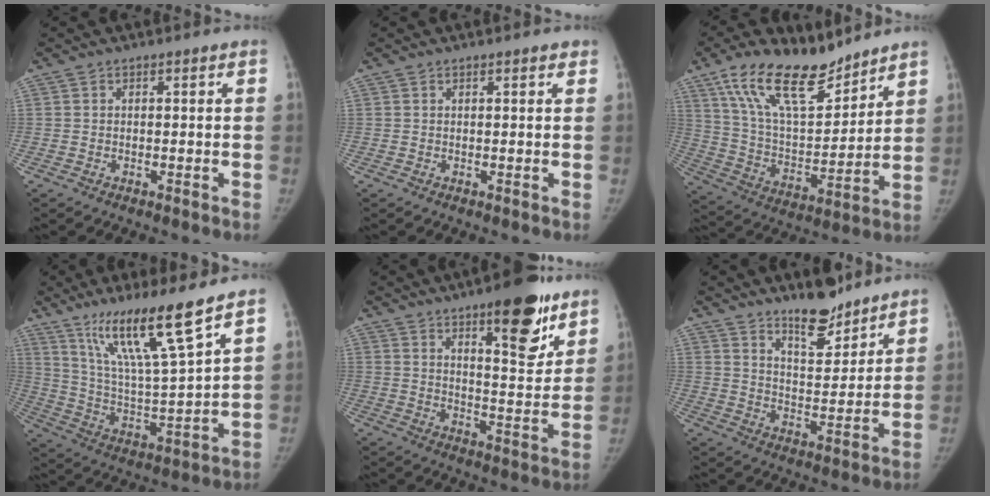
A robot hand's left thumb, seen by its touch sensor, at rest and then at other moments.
{"total": 1.2, "force": [0.9, 0.3, 0.7], "torque": [-0.007, -0.003, 0.012]}
{"total": 19.3, "force": [13.9, 7.7, 11.0], "torque": [-0.162, -0.065, 0.258]}
{"total": 16.6, "force": [11.3, 0.8, 12.1], "torque": [-0.208, -0.067, 0.213]}
{"total": 15.9, "force": [9.7, 5.2, 11.5], "torque": [-0.119, -0.059, 0.142]}
{"total": 10.5, "force": [8.5, 3.5, 5.0], "torque": [-0.057, -0.070, 0.145]}